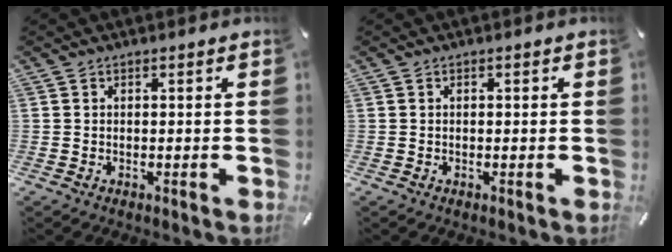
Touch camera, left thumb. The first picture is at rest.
{"total": 0.0}